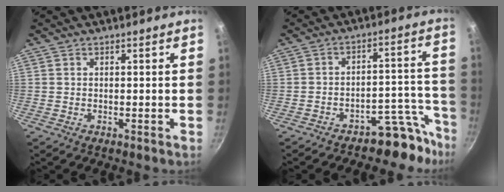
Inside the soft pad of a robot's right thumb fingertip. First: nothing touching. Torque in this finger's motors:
{"motor_torque": [1.21, -0.04, -0.21, -0.04, 0.08]}